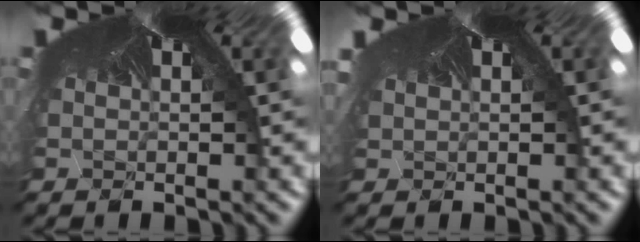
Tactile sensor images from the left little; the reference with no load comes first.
{"total": 1.2, "force": [0.1, 0.7, 1.0], "torque": [-0.031, 0.002, 0.009]}